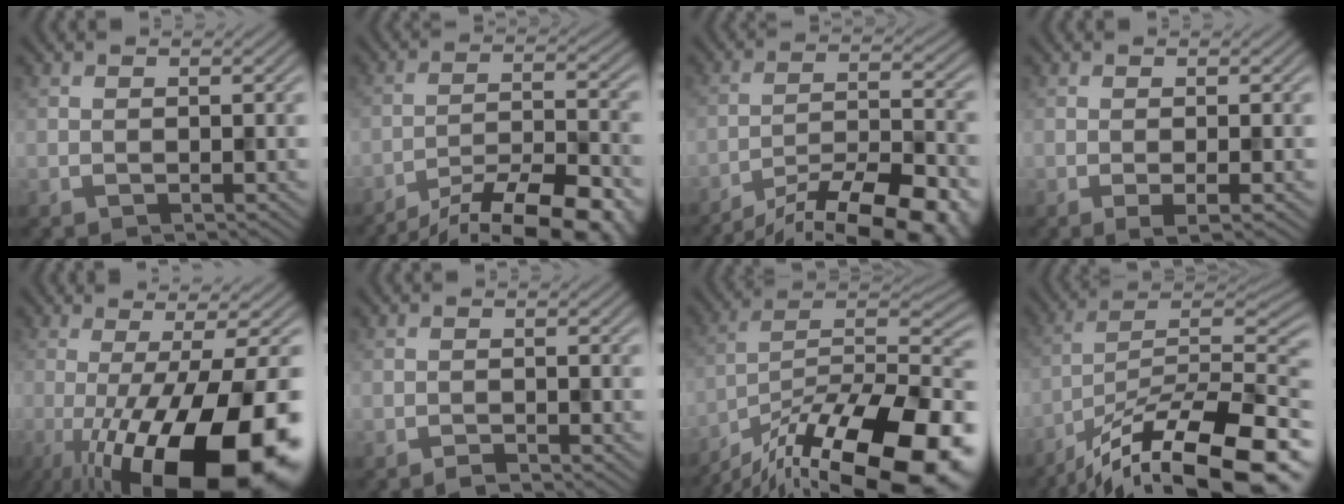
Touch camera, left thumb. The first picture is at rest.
{"total": 15.5, "force": [-12.9, 3.5, 8.0], "torque": [-0.130, -0.019, -0.180]}
{"total": 17.1, "force": [-14.1, 4.1, 8.7], "torque": [-0.128, -0.016, -0.201]}
{"total": 2.0, "force": [-0.5, 0.3, 2.0], "torque": [-0.035, -0.002, -0.012]}
{"total": 20.2, "force": [-6.7, 5.5, 18.3], "torque": [-0.240, -0.017, -0.107]}
{"total": 0.9, "force": [-0.9, 0.1, 0.4], "torque": [-0.006, 0.001, -0.018]}
{"total": 20.6, "force": [-15.1, 6.4, 12.5], "torque": [-0.187, -0.027, -0.234]}
{"total": 19.4, "force": [-13.9, 5.5, 12.4], "torque": [-0.189, -0.029, -0.228]}